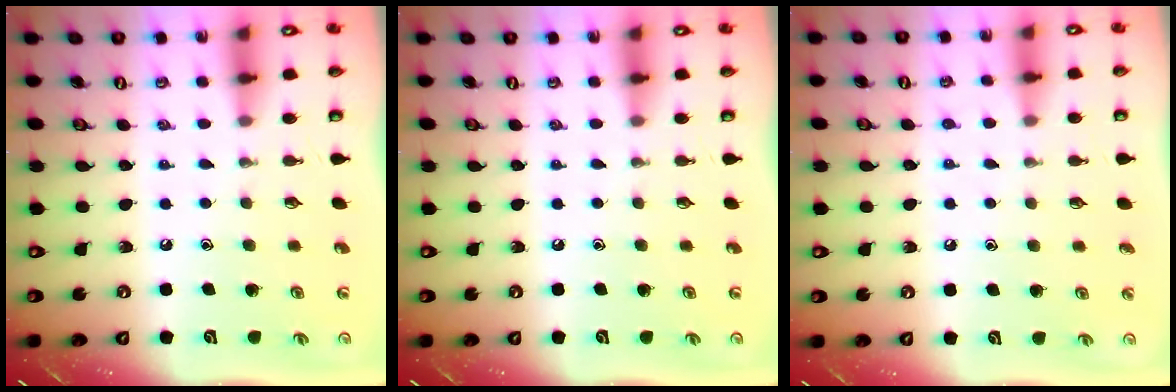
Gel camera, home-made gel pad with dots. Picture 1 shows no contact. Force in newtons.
{"total": 0.0}
{"total": 4.2, "press": 4.1, "slide": 0.5}